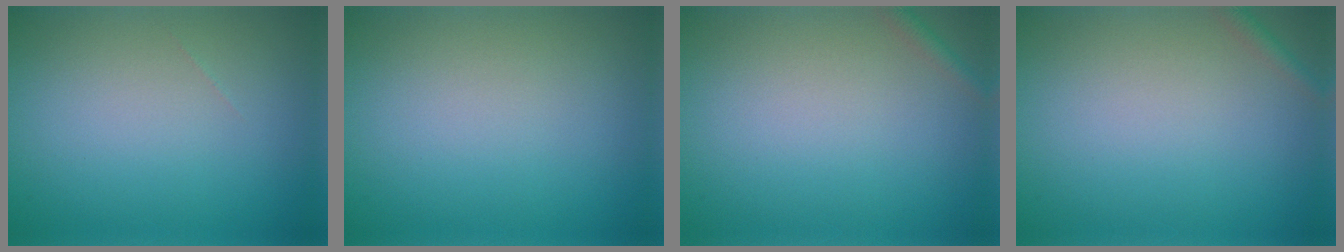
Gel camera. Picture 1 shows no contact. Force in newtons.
{"total": 0.0}
{"total": 1.0, "press": 1.0, "slide": 0.0}
{"total": 1.0, "press": 1.0, "slide": 0.0}